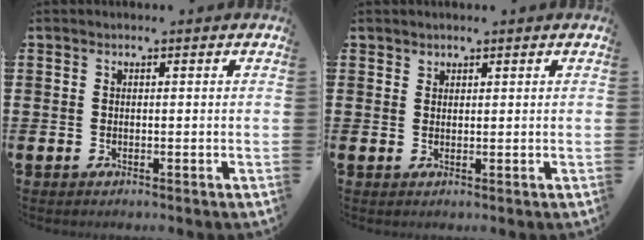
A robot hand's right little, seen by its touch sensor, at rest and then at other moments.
{"total": 1.1, "force": [1.0, 0.4, -0.2], "torque": [0.018, -0.005, 0.017]}